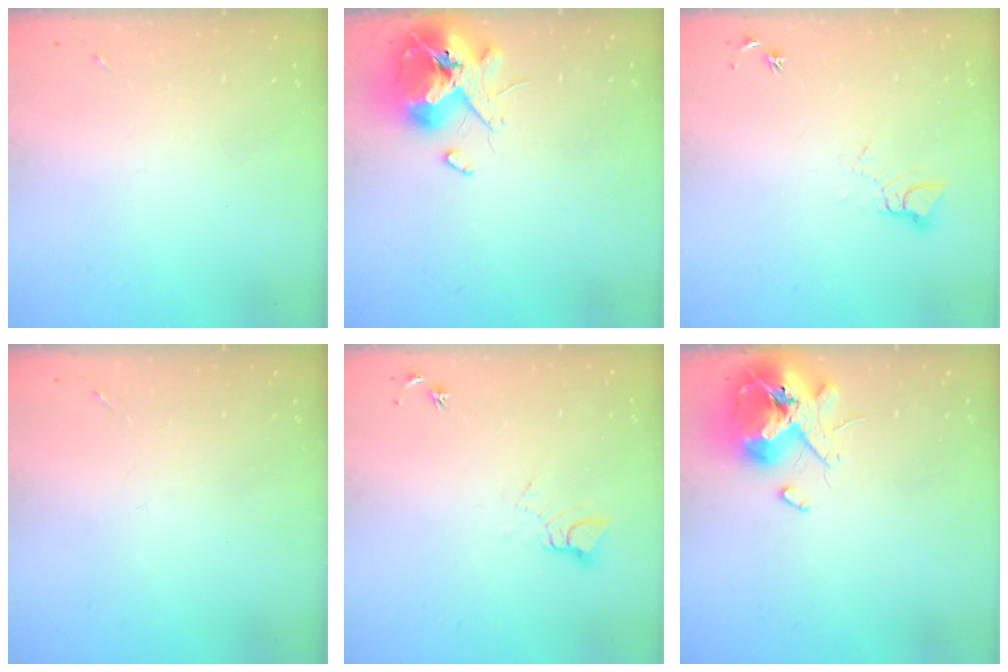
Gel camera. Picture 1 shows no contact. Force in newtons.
{"total": 13.9, "press": 13.7, "slide": 2.2}
{"total": 5.4, "press": 5.4, "slide": 0.5}
{"total": 0.0}
{"total": 5.4, "press": 5.4, "slide": 0.5}
{"total": 13.9, "press": 13.7, "slide": 2.2}